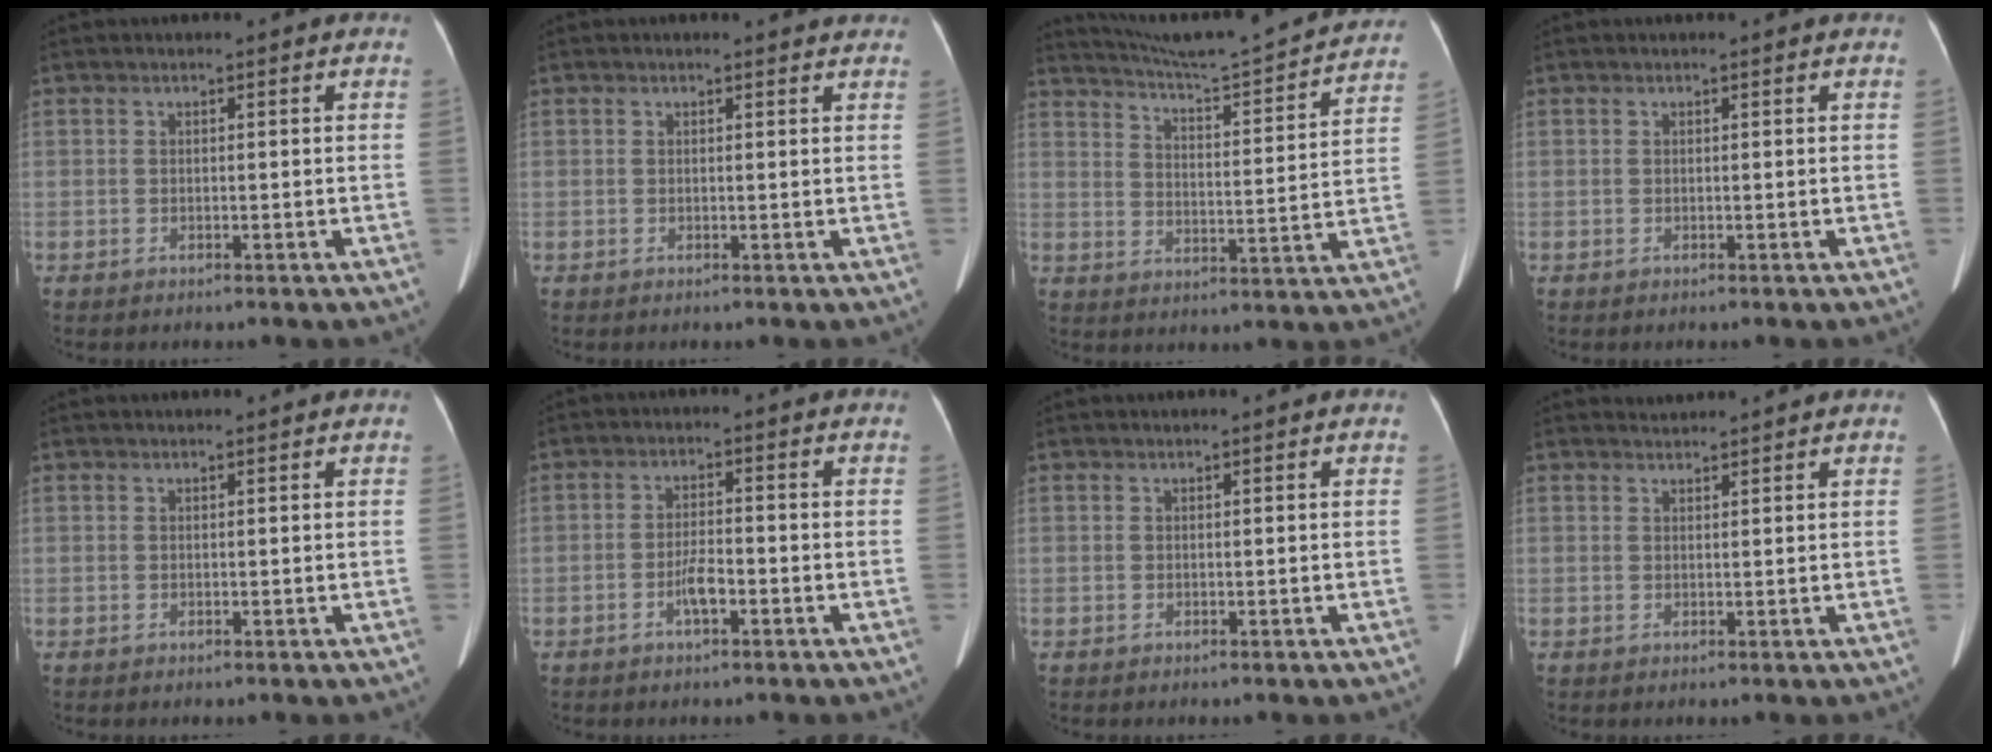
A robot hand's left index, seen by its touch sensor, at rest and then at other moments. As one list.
[{"total": 2.3, "force": [2.2, 0.5, 0.3], "torque": [-0.013, -0.003, 0.010]}, {"total": 20.3, "force": [19.1, 0.1, 6.9], "torque": [-0.114, -0.034, 0.257]}, {"total": 0.6, "force": [0.6, 0.0, 0.2], "torque": [-0.004, 0.004, 0.005]}, {"total": 0.6, "force": [0.6, 0.1, 0.2], "torque": [-0.008, 0.013, 0.011]}, {"total": 3.2, "force": [-1.6, 0.6, 2.7], "torque": [-0.052, 0.001, -0.030]}, {"total": 0.0}, {"total": 1.4, "force": [1.3, -0.3, -0.3], "torque": [-0.004, 0.008, 0.029]}]